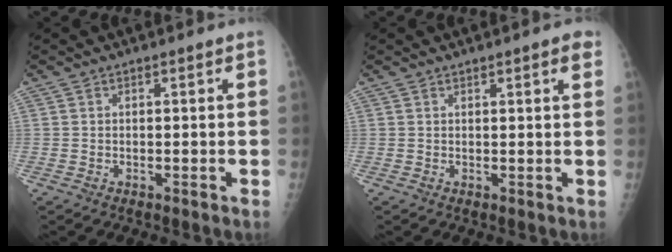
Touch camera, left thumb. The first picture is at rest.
{"total": 2.5, "force": [1.5, 0.4, 1.9], "torque": [-0.021, -0.005, 0.016]}